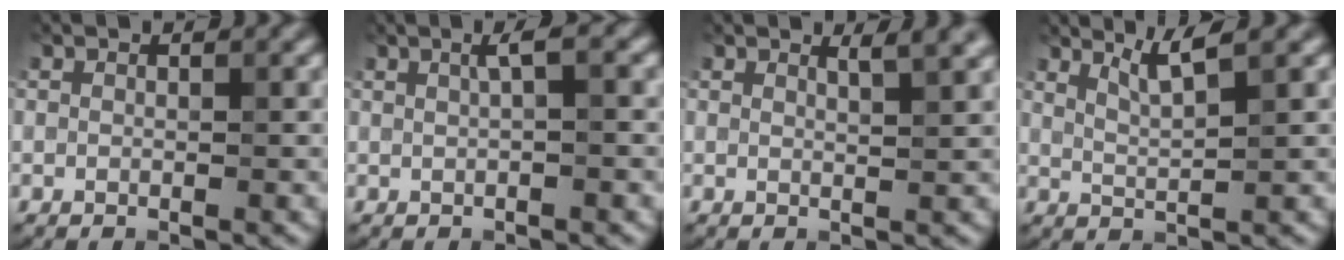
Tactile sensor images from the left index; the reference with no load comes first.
{"total": 2.0, "force": [0.5, 0.4, 1.9], "torque": [-0.028, 0.011, 0.006]}
{"total": 2.1, "force": [1.5, 0.6, 1.4], "torque": [-0.002, 0.005, 0.013]}
{"total": 2.7, "force": [1.9, 0.4, 1.9], "torque": [-0.029, 0.000, 0.038]}